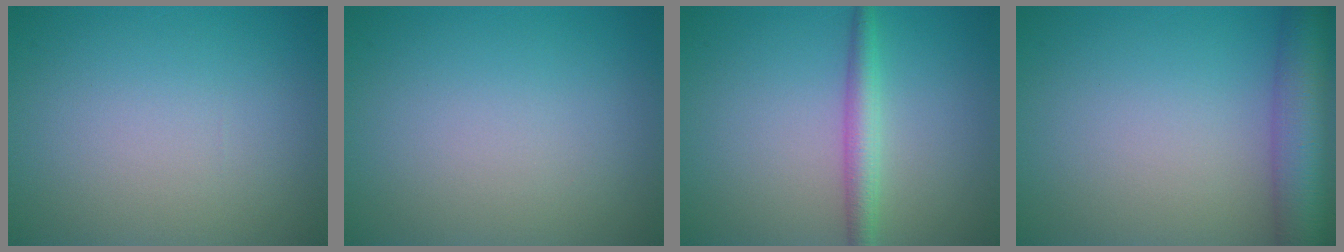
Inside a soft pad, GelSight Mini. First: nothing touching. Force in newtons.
{"total": 0.0}
{"total": 2.6, "press": 2.6, "slide": 0.1}
{"total": 6.9, "press": 6.9, "slide": 0.4}